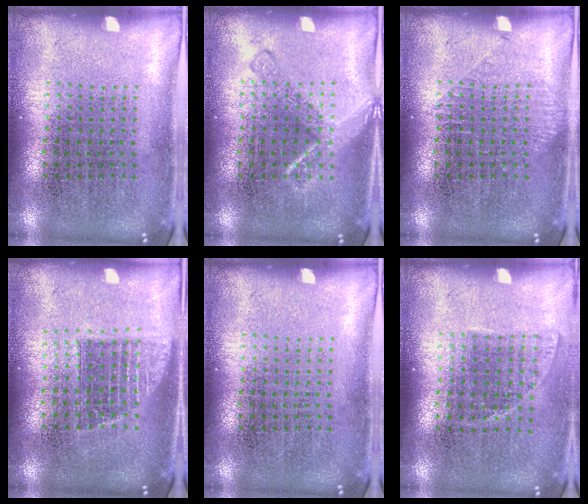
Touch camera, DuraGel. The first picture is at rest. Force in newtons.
{"total": 2.4, "press": 2.4, "slide": 0.4}
{"total": 0.8, "press": 0.8, "slide": 0.3}
{"total": 1.4, "press": 1.2, "slide": 0.7}
{"total": 0.0}
{"total": 1.0, "press": 0.9, "slide": 0.5}